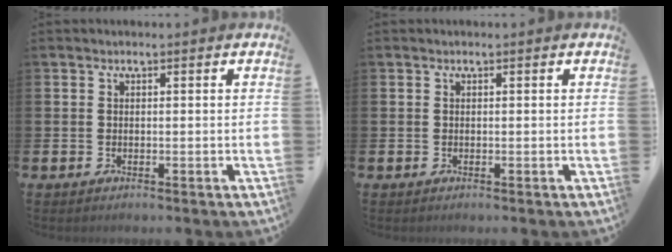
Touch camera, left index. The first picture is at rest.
{"total": 0.0}